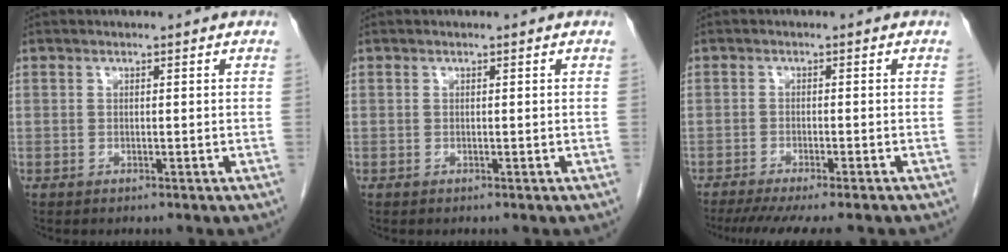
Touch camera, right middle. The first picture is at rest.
{"total": 0.0}
{"total": 10.9, "force": [-9.4, 0.6, 5.5], "torque": [-0.068, -0.023, -0.131]}